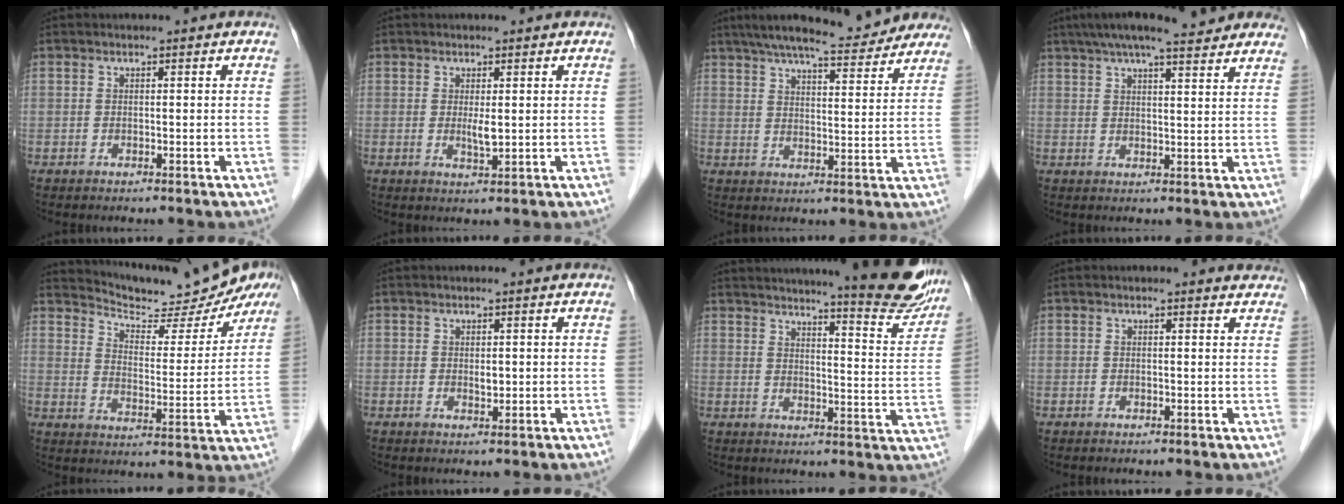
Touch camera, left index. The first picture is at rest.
{"total": 2.0, "force": [0.2, 0.3, 2.0], "torque": [-0.038, -0.006, 0.007]}
{"total": 17.6, "force": [15.4, 2.7, 8.1], "torque": [-0.124, 0.017, 0.206]}
{"total": 16.0, "force": [13.3, 2.1, 8.6], "torque": [-0.133, 0.040, 0.177]}
{"total": 16.9, "force": [15.4, 3.4, 5.8], "torque": [-0.084, -0.015, 0.204]}
{"total": 1.1, "force": [0.1, 0.6, 0.9], "torque": [-0.013, -0.003, 0.005]}
{"total": 18.6, "force": [16.3, 1.1, 8.8], "torque": [-0.111, -0.062, 0.196]}
{"total": 1.8, "force": [1.7, 0.5, 0.4], "torque": [-0.007, -0.001, 0.008]}